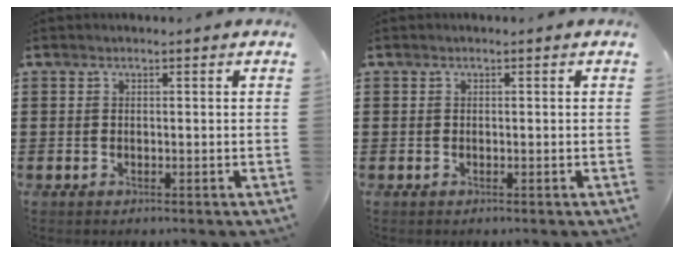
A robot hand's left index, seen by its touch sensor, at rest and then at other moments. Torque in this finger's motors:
{"motor_torque": [0.00, 0.00, -0.01, 0.00]}